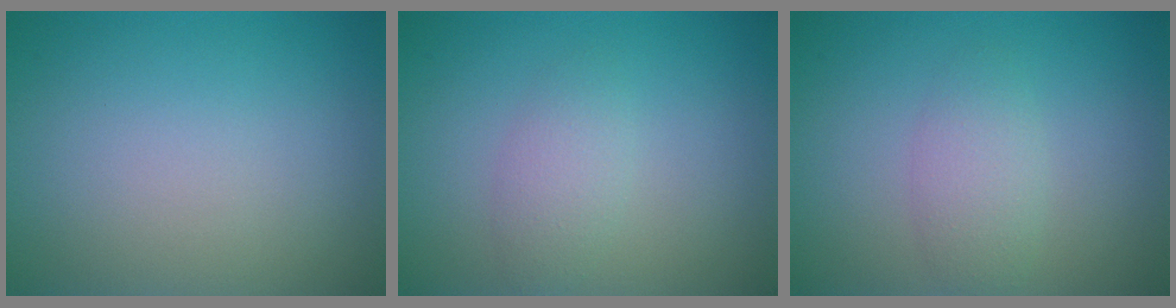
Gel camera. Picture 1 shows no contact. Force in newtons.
{"total": 1.9, "press": 1.9, "slide": 0.1}
{"total": 1.2, "press": 1.2, "slide": 0.2}